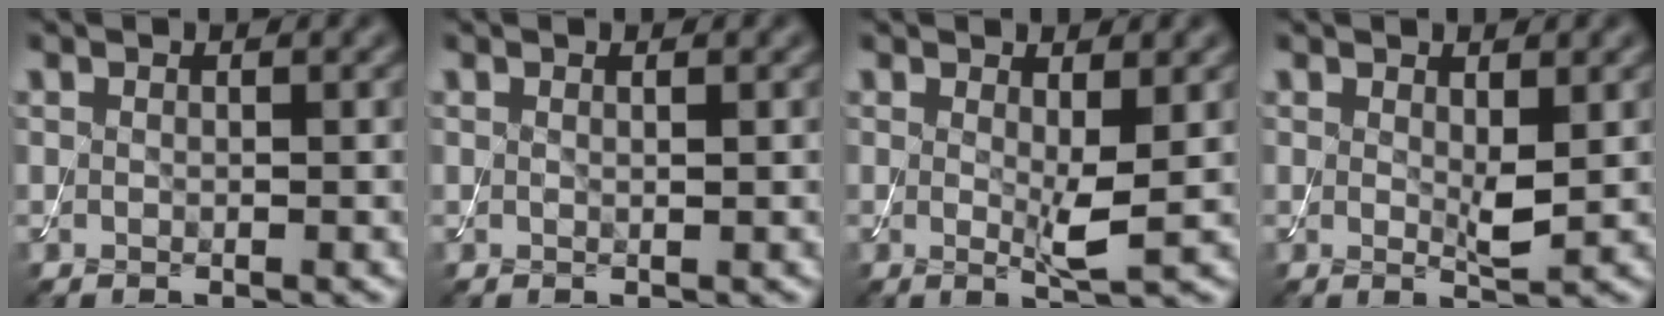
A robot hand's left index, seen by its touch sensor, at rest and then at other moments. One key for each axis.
{"total": 0.5, "fx": 0.2, "fy": 0.1, "fz": 0.4, "tx": -0.005, "ty": 0.000, "tz": 0.002}
{"total": 2.5, "fx": 0.3, "fy": 0.3, "fz": 2.4, "tx": -0.045, "ty": -0.012, "tz": 0.007}
{"total": 1.8, "fx": 0.5, "fy": 0.4, "fz": 1.7, "tx": -0.032, "ty": -0.007, "tz": 0.010}